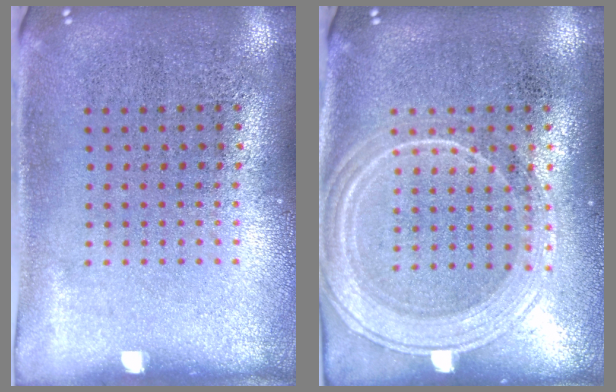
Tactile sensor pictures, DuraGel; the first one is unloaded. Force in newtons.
{"total": 1.8, "press": 1.8, "slide": 0.2}